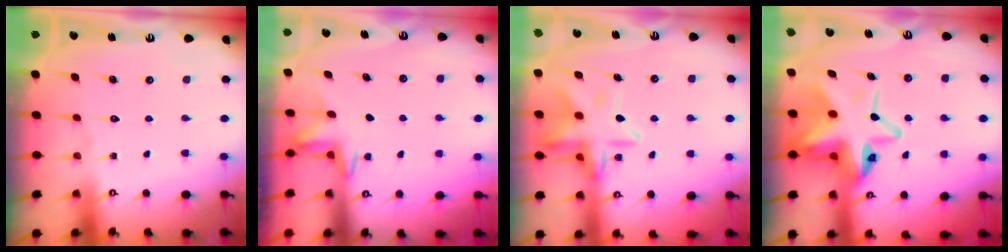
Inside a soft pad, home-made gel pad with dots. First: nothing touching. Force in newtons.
{"total": 2.7, "press": 2.7, "slide": 0.4}
{"total": 13.4, "press": 13.4, "slide": 1.0}
{"total": 14.7, "press": 14.5, "slide": 2.2}